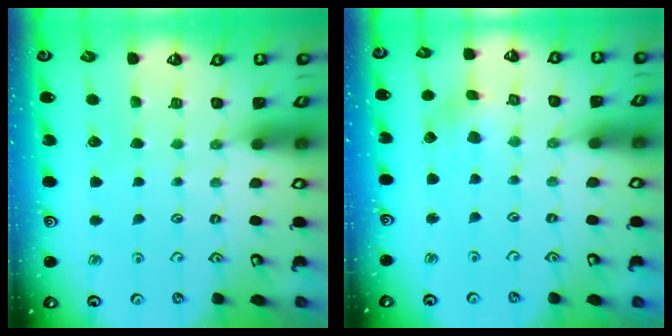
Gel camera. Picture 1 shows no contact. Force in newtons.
{"total": 3.0, "press": 2.9, "slide": 0.5}